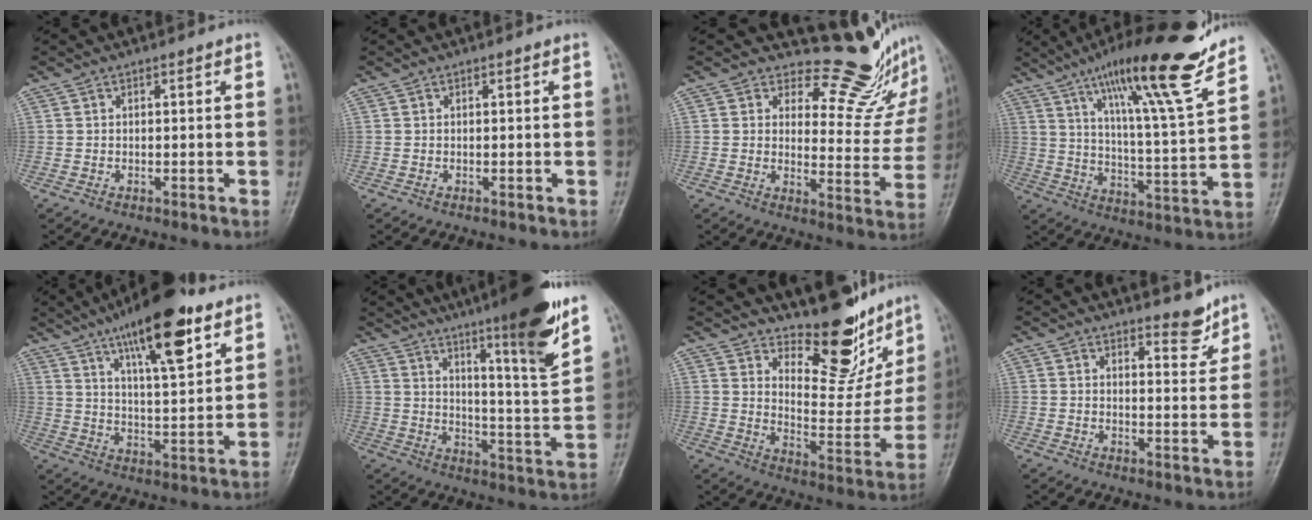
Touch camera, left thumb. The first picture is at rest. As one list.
[{"total": 0.0}, {"total": 14.1, "force": [12.8, 5.0, 3.5], "torque": [0.001, -0.137, 0.146]}, {"total": 20.3, "force": [14.2, 2.0, 14.4], "torque": [-0.206, -0.068, 0.225]}, {"total": 17.4, "force": [10.1, 4.9, 13.2], "torque": [-0.187, -0.040, 0.164]}, {"total": 18.0, "force": [11.7, 1.2, 13.6], "torque": [-0.184, -0.066, 0.177]}, {"total": 14.7, "force": [11.9, 5.7, 6.4], "torque": [-0.040, -0.097, 0.184]}, {"total": 4.7, "force": [3.9, 1.6, 2.0], "torque": [-0.007, -0.033, 0.056]}]